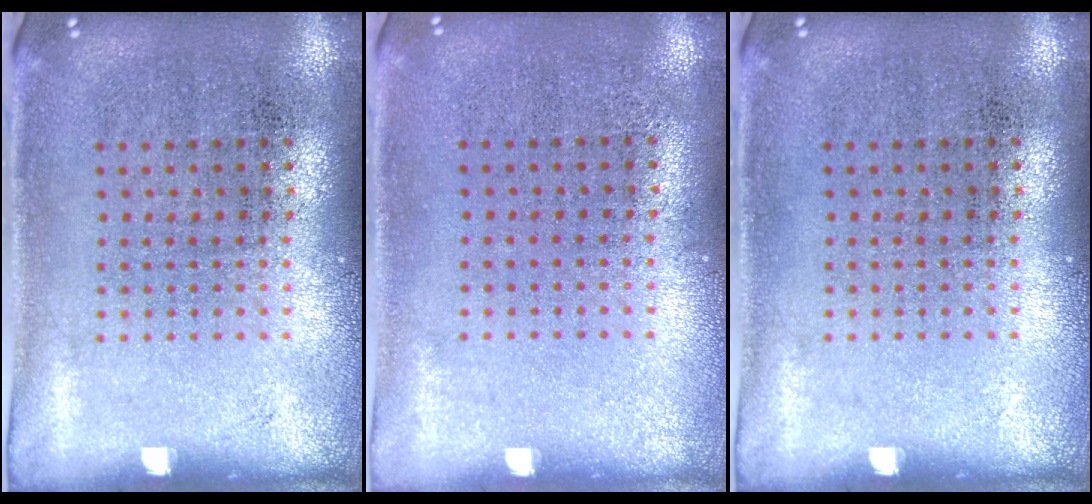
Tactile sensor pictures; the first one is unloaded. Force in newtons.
{"total": 0.0}
{"total": 0.0}